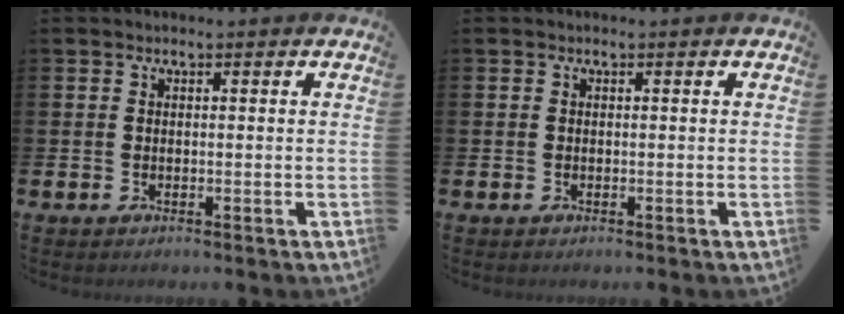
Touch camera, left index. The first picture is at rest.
{"total": 0.0}